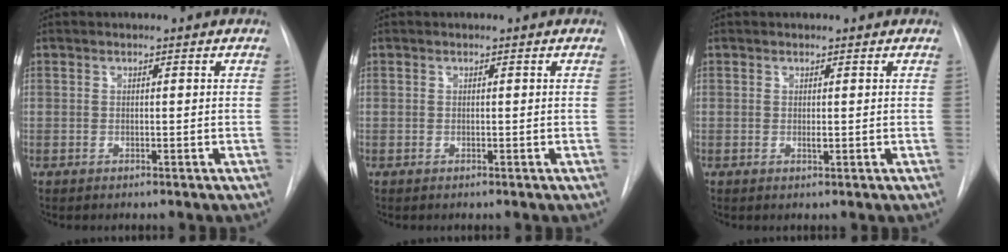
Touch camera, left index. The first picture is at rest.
{"total": 0.0}
{"total": 0.6, "force": [0.2, 0.3, 0.5], "torque": [-0.012, -0.002, 0.001]}